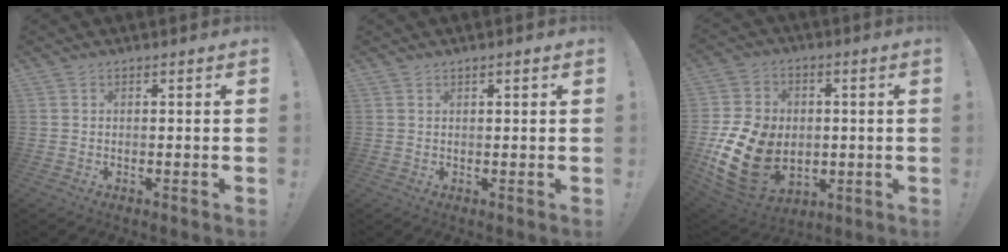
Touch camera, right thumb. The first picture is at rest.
{"total": 1.0, "force": [0.7, 0.3, 0.6], "torque": [-0.005, -0.002, 0.010]}
{"total": 19.8, "force": [-3.7, 15.0, 12.4], "torque": [-0.232, 0.023, -0.049]}